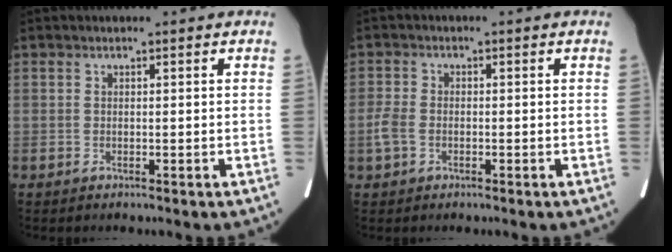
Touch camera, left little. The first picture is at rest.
{"total": 2.8, "force": [-0.9, 1.9, 1.8], "torque": [-0.057, 0.001, -0.018]}